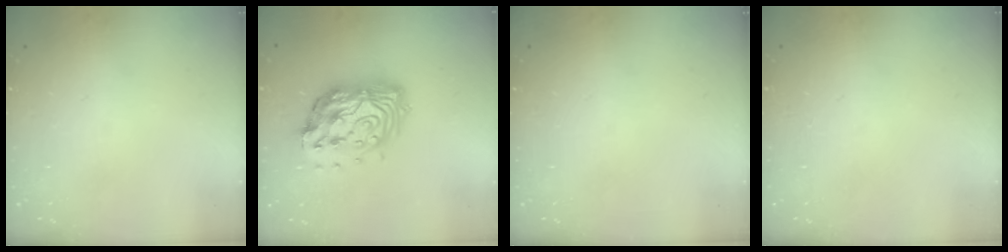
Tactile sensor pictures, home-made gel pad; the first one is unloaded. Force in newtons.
{"total": 16.0, "press": 16.0, "slide": 1.1}
{"total": 0.0}
{"total": 0.0}